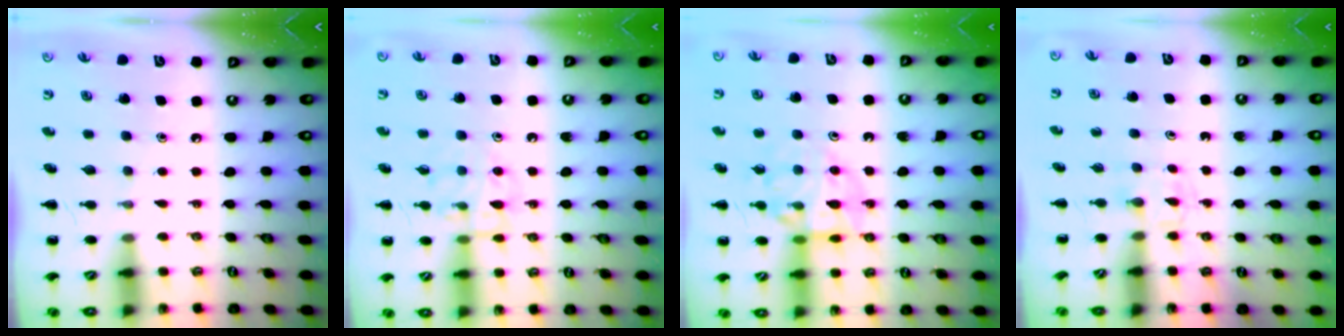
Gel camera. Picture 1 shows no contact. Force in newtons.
{"total": 9.8, "press": 9.8, "slide": 0.6}
{"total": 12.3, "press": 12.1, "slide": 1.7}
{"total": 2.3, "press": 2.1, "slide": 0.8}